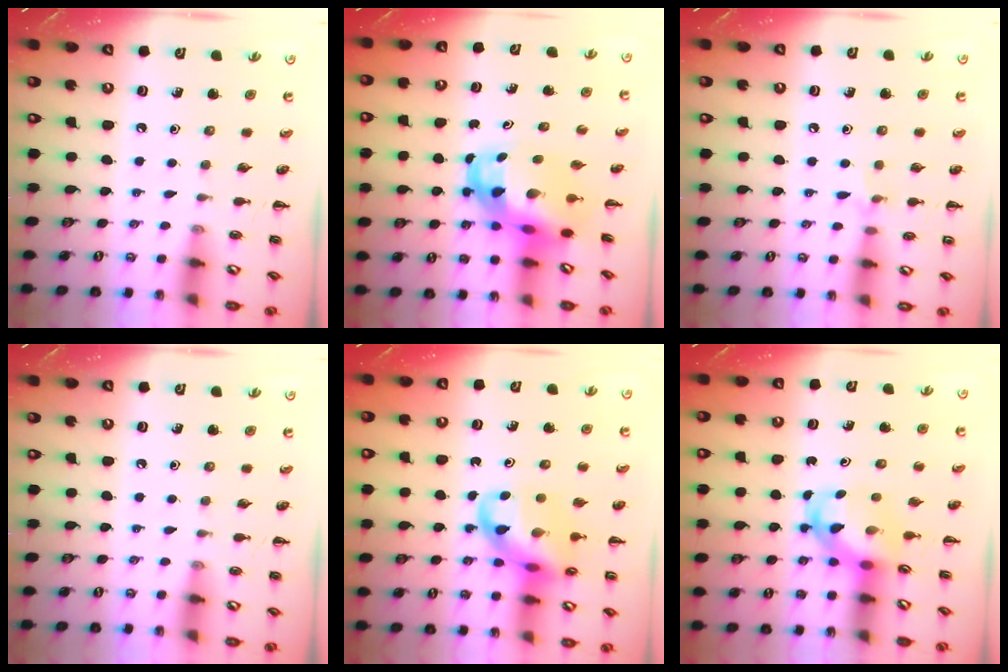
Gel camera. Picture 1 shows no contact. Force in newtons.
{"total": 7.0, "press": 6.7, "slide": 2.0}
{"total": 5.2, "press": 4.9, "slide": 1.7}
{"total": 0.0}
{"total": 13.6, "press": 13.1, "slide": 3.6}
{"total": 4.4, "press": 4.3, "slide": 0.7}